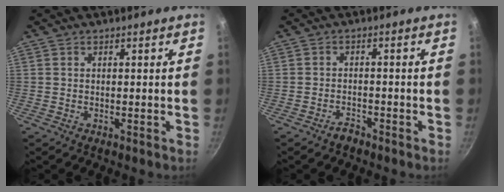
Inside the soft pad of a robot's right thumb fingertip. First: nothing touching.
{"total": 2.1, "force": [-1.8, 0.9, 0.6], "torque": [0.000, 0.025, -0.027]}